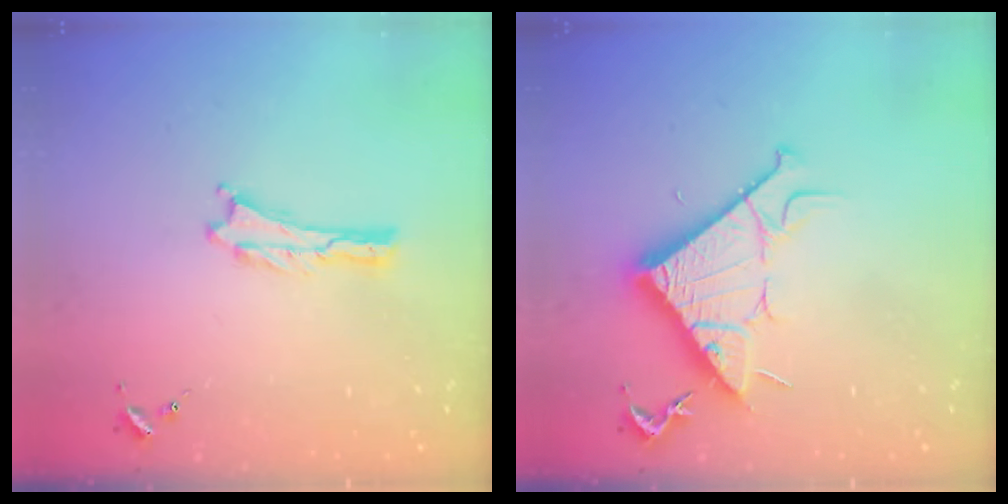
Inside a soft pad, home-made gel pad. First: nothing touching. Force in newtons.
{"total": 10.7, "press": 10.7, "slide": 0.1}